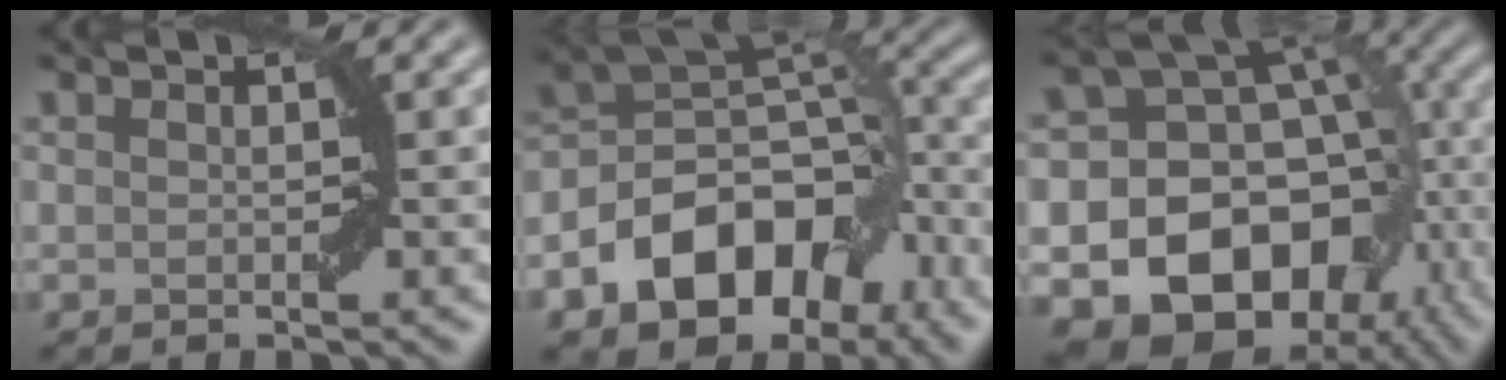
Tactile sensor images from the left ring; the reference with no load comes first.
{"total": 11.5, "force": [-5.6, 7.7, 6.5], "torque": [-0.101, 0.006, -0.103]}
{"total": 19.2, "force": [-7.1, 15.0, 9.7], "torque": [-0.143, -0.018, -0.120]}